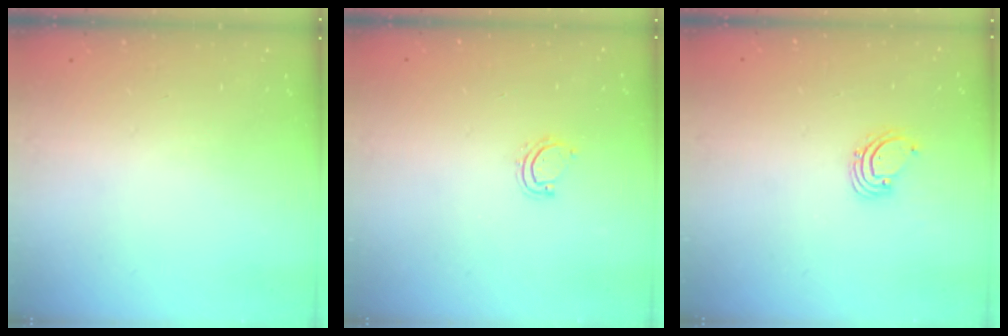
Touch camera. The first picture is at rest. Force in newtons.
{"total": 4.5, "press": 4.4, "slide": 0.4}
{"total": 1.6, "press": 1.6, "slide": 0.1}